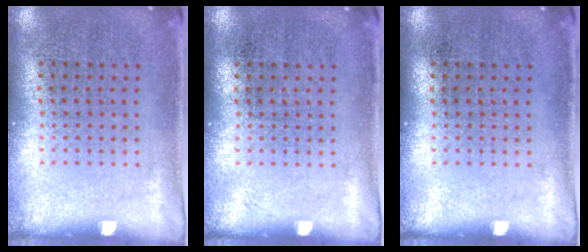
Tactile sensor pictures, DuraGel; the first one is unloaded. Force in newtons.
{"total": 0.0}
{"total": 0.0}